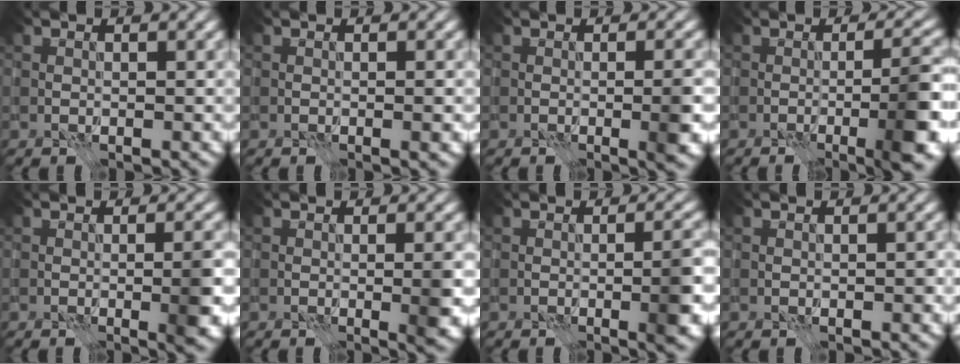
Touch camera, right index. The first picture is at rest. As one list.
[{"total": 0.8, "force": [-0.2, 0.0, 0.8], "torque": [-0.011, 0.001, -0.005]}, {"total": 2.9, "force": [-0.6, 0.6, 2.8], "torque": [-0.036, 0.004, -0.013]}, {"total": 7.3, "force": [-2.5, 1.7, 6.6], "torque": [-0.081, 0.011, -0.043]}, {"total": 3.8, "force": [-0.7, 0.8, 3.6], "torque": [-0.048, 0.002, -0.014]}, {"total": 3.0, "force": [-0.4, 0.5, 2.9], "torque": [-0.039, 0.000, -0.007]}, {"total": 4.0, "force": [-0.9, 0.9, 3.8], "torque": [-0.048, 0.007, -0.019]}, {"total": 0.6, "force": [-0.2, 0.2, 0.5], "torque": [-0.008, 0.003, -0.003]}]